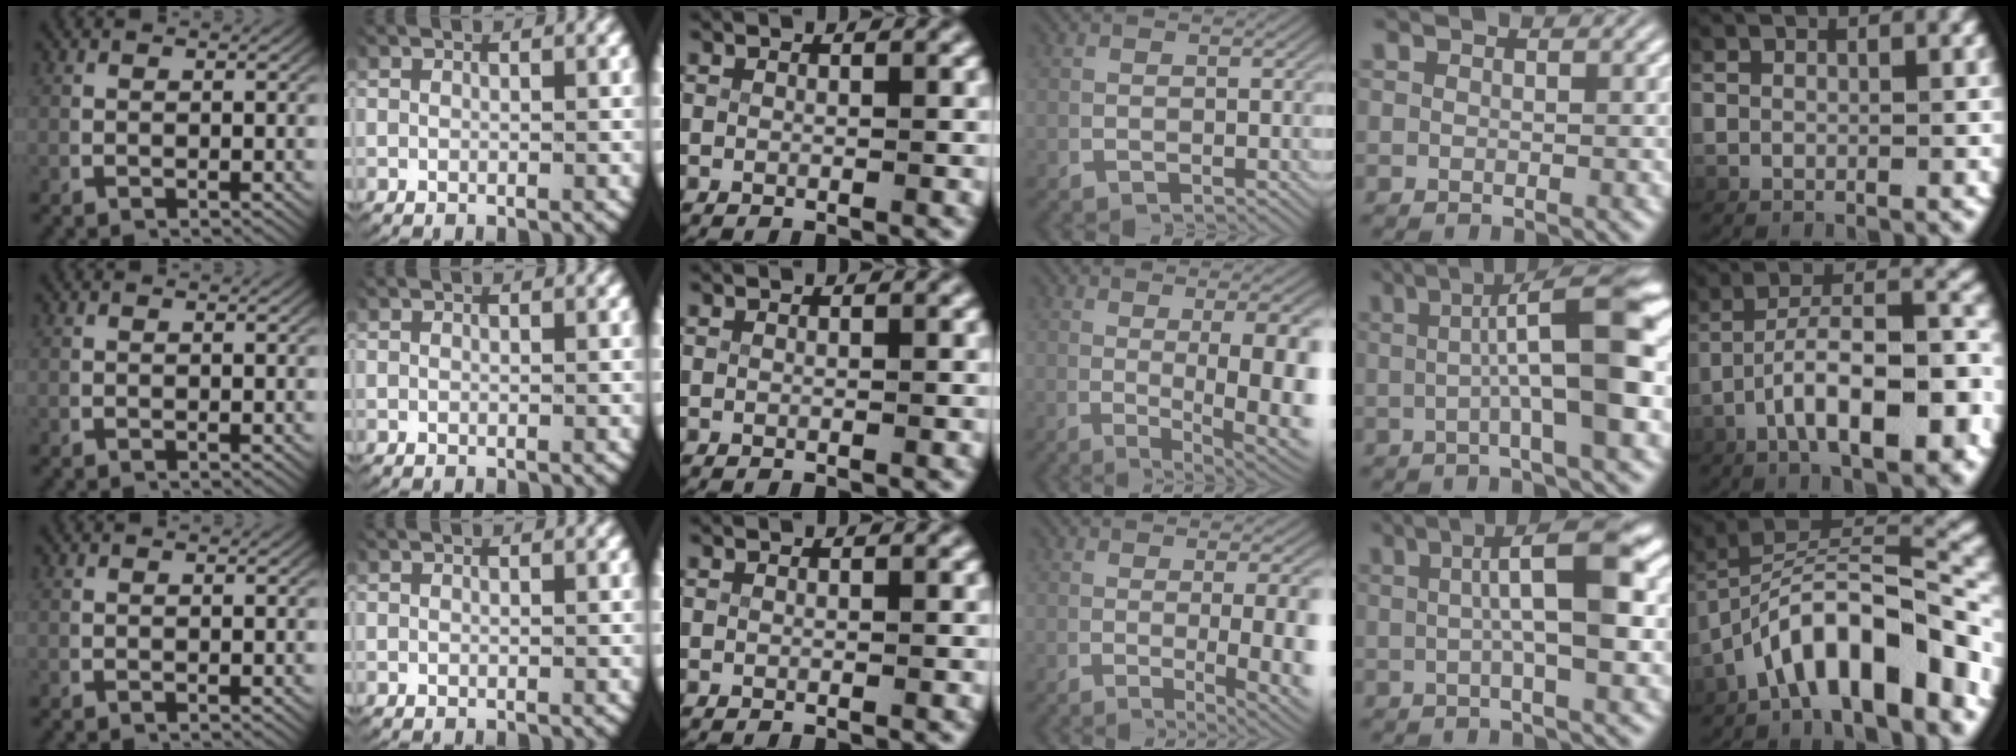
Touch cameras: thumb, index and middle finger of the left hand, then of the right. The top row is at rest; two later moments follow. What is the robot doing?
{"motion": "lift_and_place", "object": "ribbon"}